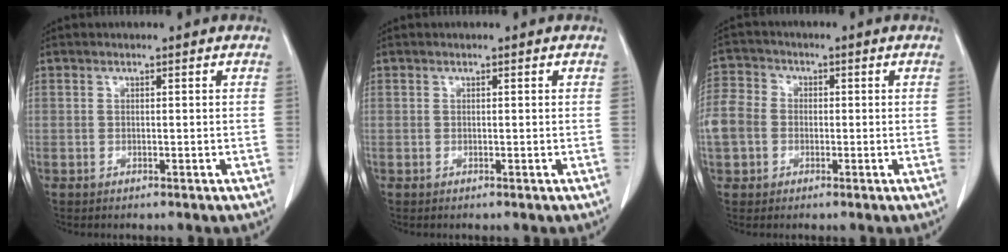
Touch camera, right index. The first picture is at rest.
{"total": 0.0}
{"total": 8.7, "force": [-0.9, 7.6, 4.0], "torque": [-0.113, 0.027, -0.019]}